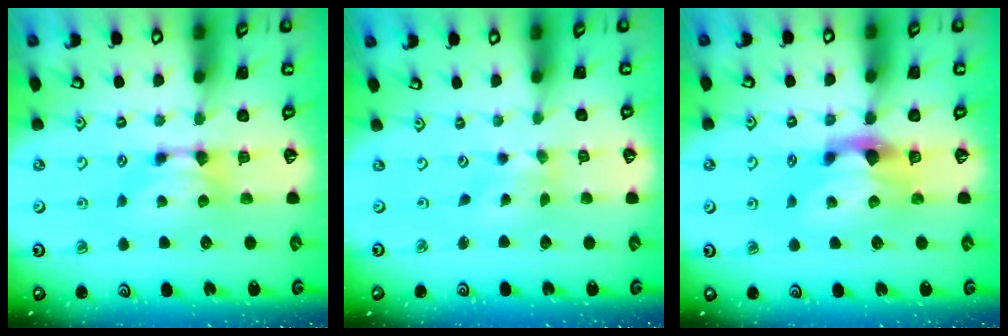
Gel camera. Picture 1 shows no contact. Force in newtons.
{"total": 2.7, "press": 2.5, "slide": 0.9}
{"total": 3.0, "press": 2.7, "slide": 1.3}